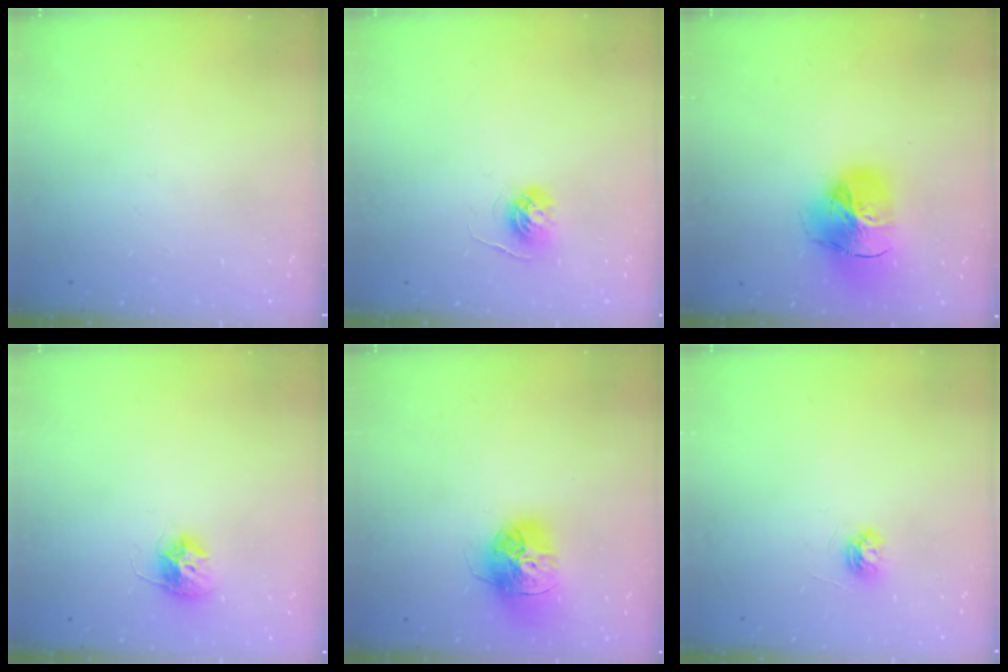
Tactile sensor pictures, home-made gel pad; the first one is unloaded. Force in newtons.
{"total": 4.3, "press": 4.3, "slide": 0.5}
{"total": 23.3, "press": 23.2, "slide": 2.4}
{"total": 10.1, "press": 10.1, "slide": 0.7}
{"total": 17.1, "press": 17.0, "slide": 1.5}
{"total": 4.4, "press": 4.4, "slide": 0.5}